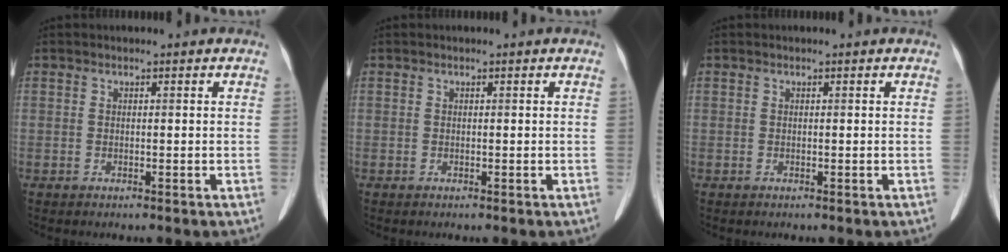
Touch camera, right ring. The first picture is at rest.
{"total": 0.0}
{"total": 0.0}